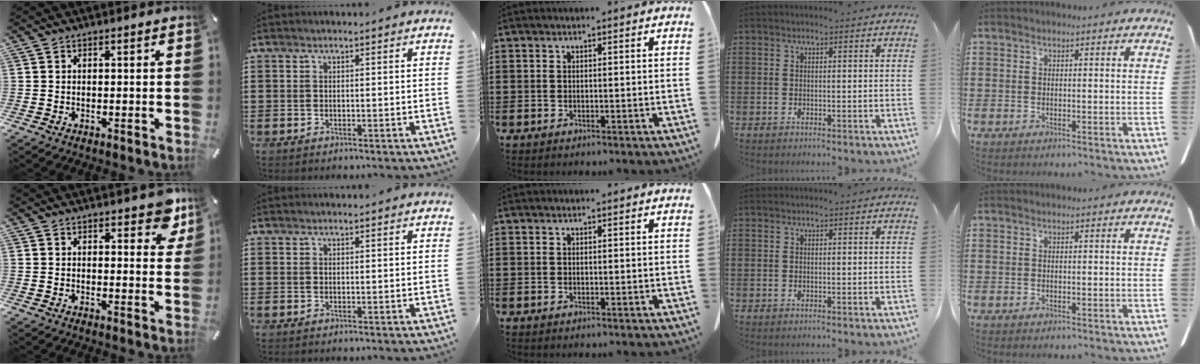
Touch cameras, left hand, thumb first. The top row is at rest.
{"thumb": {"total": 5.7, "force": [3.6, 3.0, 3.2], "torque": [-0.024, -0.020, 0.058]}}